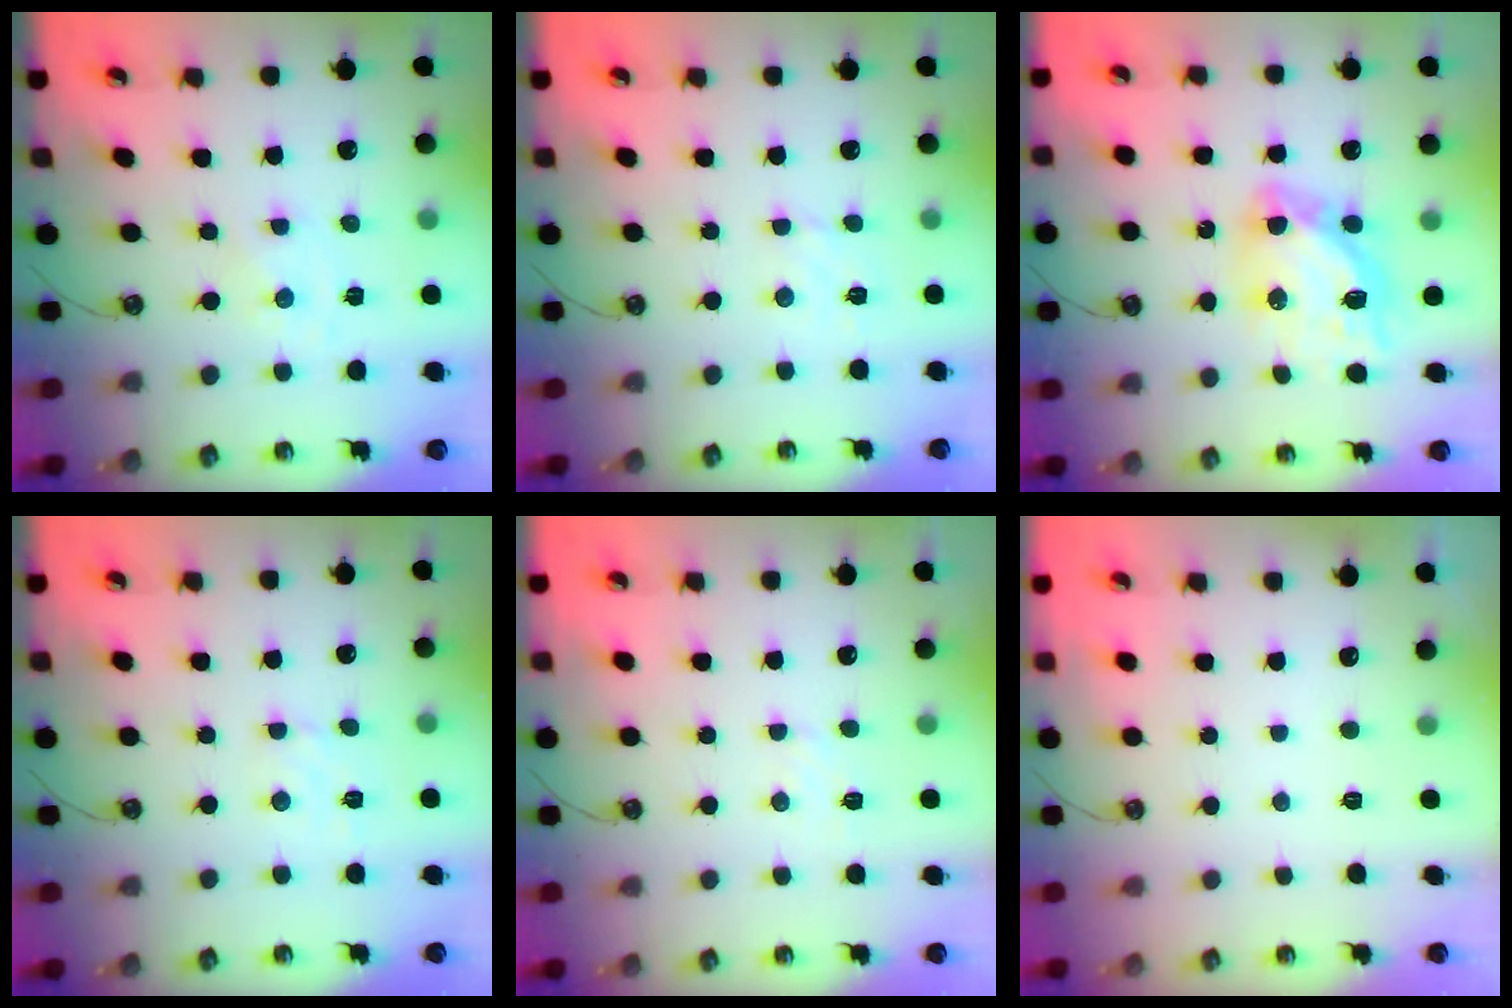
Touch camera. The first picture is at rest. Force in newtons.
{"total": 2.5, "press": 2.4, "slide": 0.5}
{"total": 13.6, "press": 13.5, "slide": 1.7}
{"total": 1.9, "press": 1.8, "slide": 0.6}
{"total": 4.6, "press": 4.6, "slide": 0.6}
{"total": 0.0}